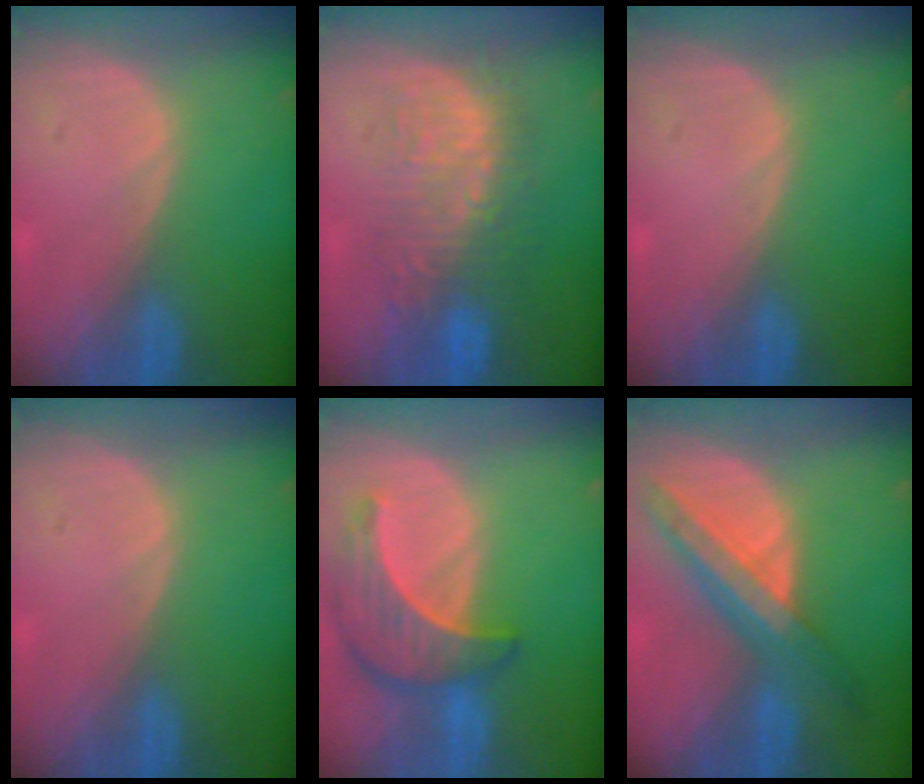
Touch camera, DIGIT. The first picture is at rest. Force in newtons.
{"total": 9.2, "press": 8.9, "slide": 2.1}
{"total": 0.0}
{"total": 0.0}
{"total": 8.9, "press": 8.0, "slide": 3.7}
{"total": 8.8, "press": 7.7, "slide": 4.3}